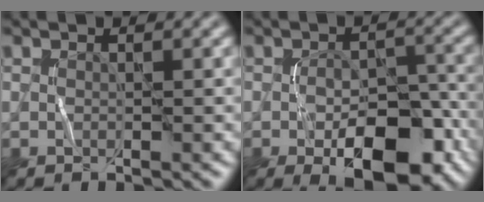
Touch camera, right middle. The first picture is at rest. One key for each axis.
{"total": 9.1, "fx": -4.5, "fy": 4.1, "fz": 6.7, "tx": -0.093, "ty": 0.002, "tz": -0.061}